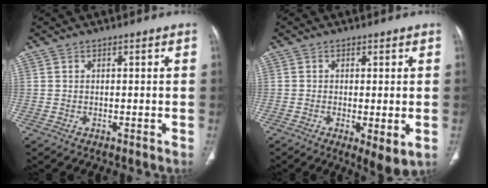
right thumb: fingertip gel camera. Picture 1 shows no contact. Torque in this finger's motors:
{"motor_torque": [-0.06, 0.14, -0.09, -0.13, 0.00]}